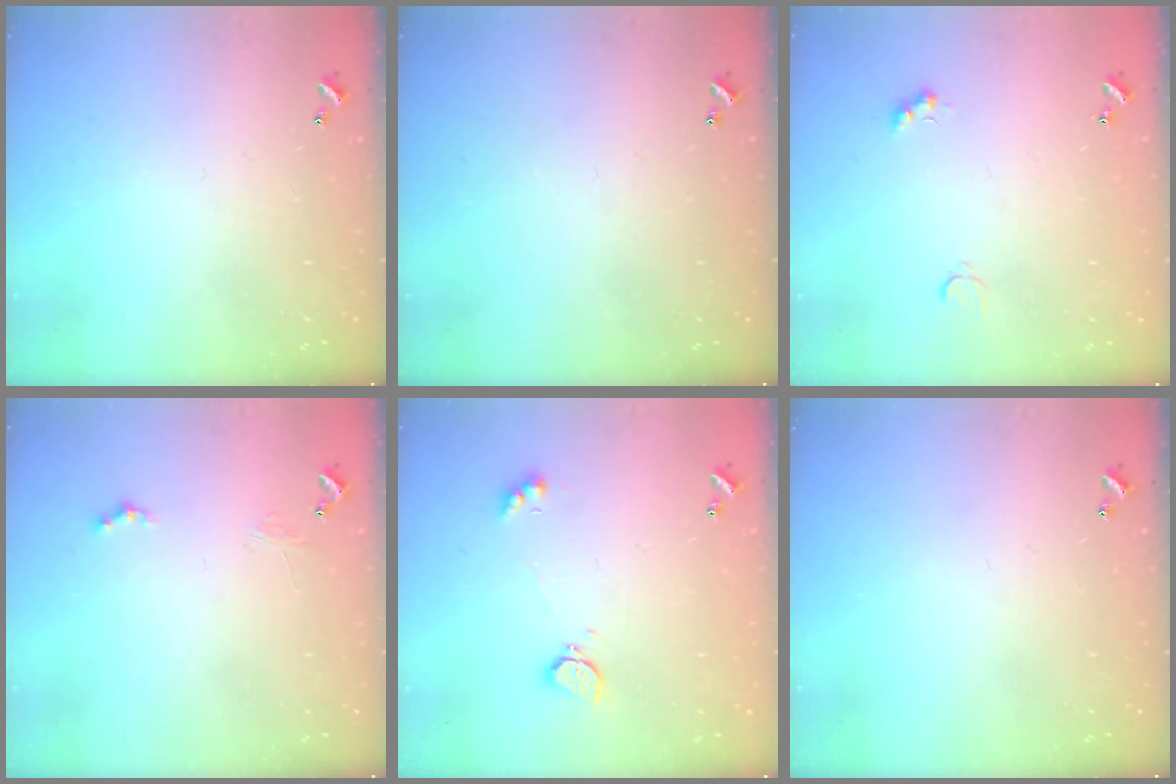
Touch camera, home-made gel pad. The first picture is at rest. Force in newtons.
{"total": 0.0}
{"total": 1.7, "press": 1.5, "slide": 0.6}
{"total": 0.0}
{"total": 2.5, "press": 2.5, "slide": 0.6}
{"total": 0.0}